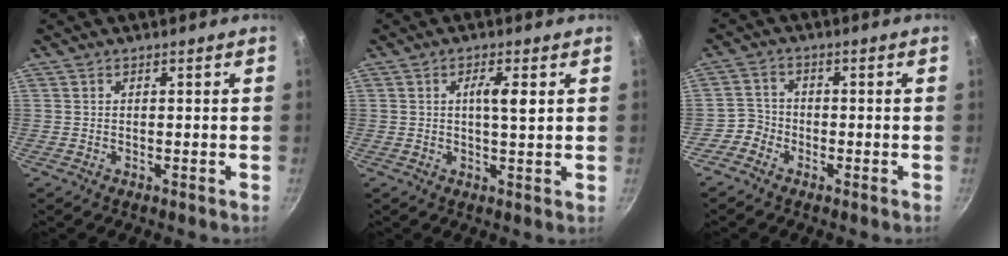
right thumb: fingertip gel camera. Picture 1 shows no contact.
{"total": 4.4, "force": [1.0, 1.0, 4.2], "torque": [-0.063, -0.004, 0.013]}
{"total": 3.4, "force": [-2.2, 2.6, 0.3], "torque": [0.011, 0.028, -0.048]}